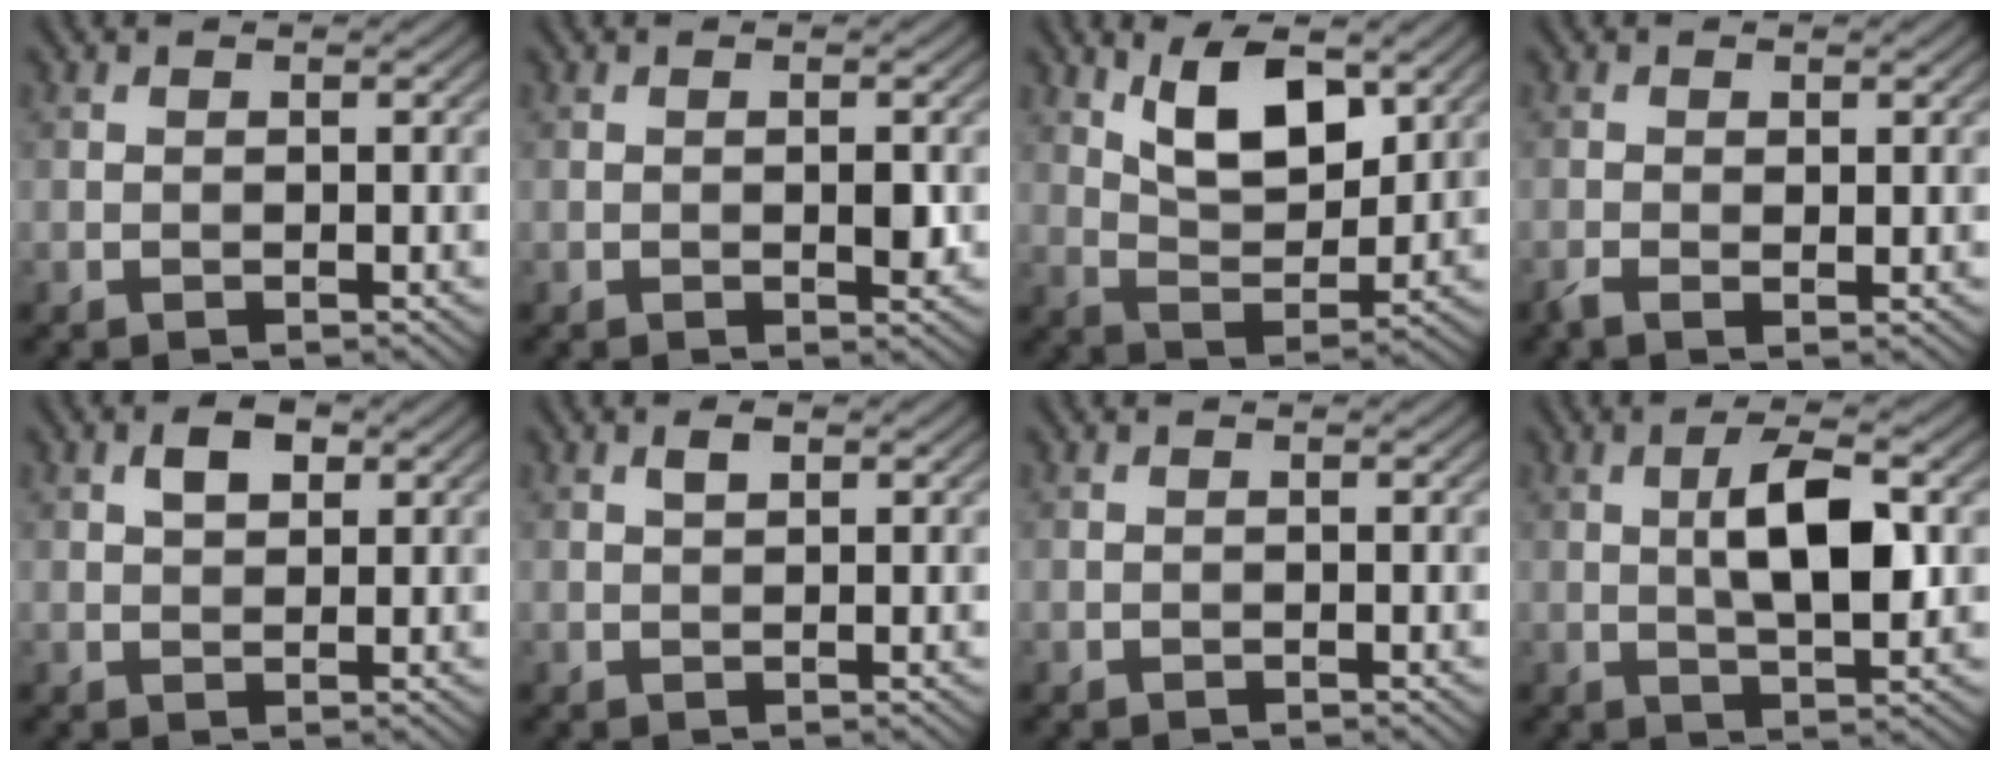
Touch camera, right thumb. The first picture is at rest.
{"total": 1.6, "force": [0.0, 0.5, 1.5], "torque": [-0.025, -0.002, -0.001]}
{"total": 9.2, "force": [4.6, 4.1, 6.7], "torque": [-0.125, -0.005, 0.088]}
{"total": 1.5, "force": [-0.2, 0.6, 1.4], "torque": [-0.032, -0.002, -0.006]}
{"total": 2.8, "force": [1.2, 1.6, 2.0], "torque": [-0.035, 0.004, 0.020]}
{"total": 1.3, "force": [0.6, 0.5, 1.0], "torque": [-0.021, 0.000, 0.012]}
{"total": 0.0}
{"total": 7.3, "force": [0.9, 2.4, 6.8], "torque": [-0.119, 0.004, 0.013]}